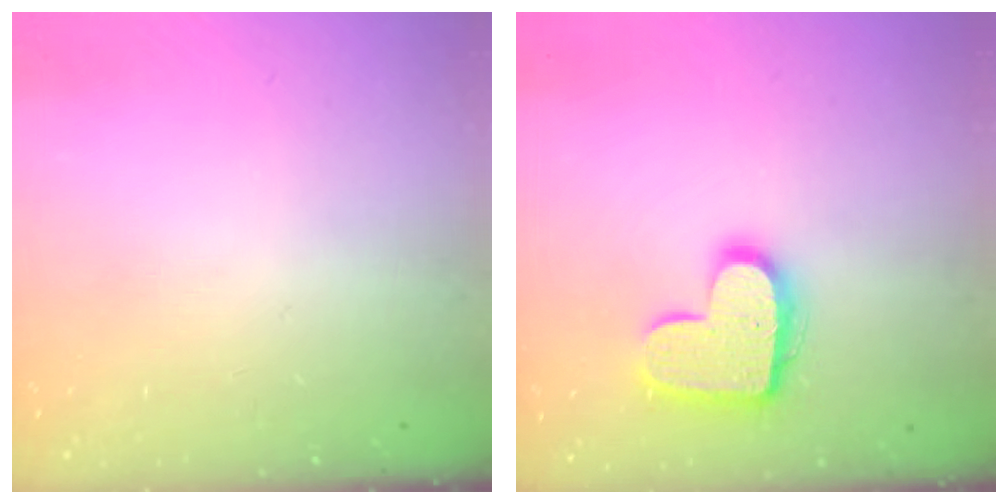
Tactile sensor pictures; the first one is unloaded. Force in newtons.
{"total": 14.5, "press": 14.5, "slide": 0.8}